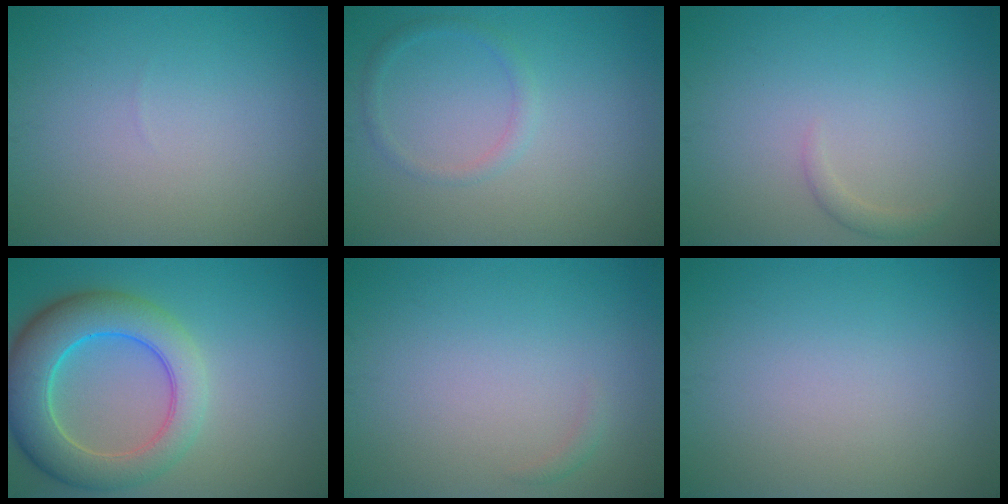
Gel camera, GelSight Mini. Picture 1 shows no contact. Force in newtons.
{"total": 1.3, "press": 1.3, "slide": 0.1}
{"total": 1.0, "press": 0.9, "slide": 0.1}
{"total": 7.2, "press": 7.2, "slide": 0.6}
{"total": 0.6, "press": 0.6, "slide": 0.1}
{"total": 0.0}